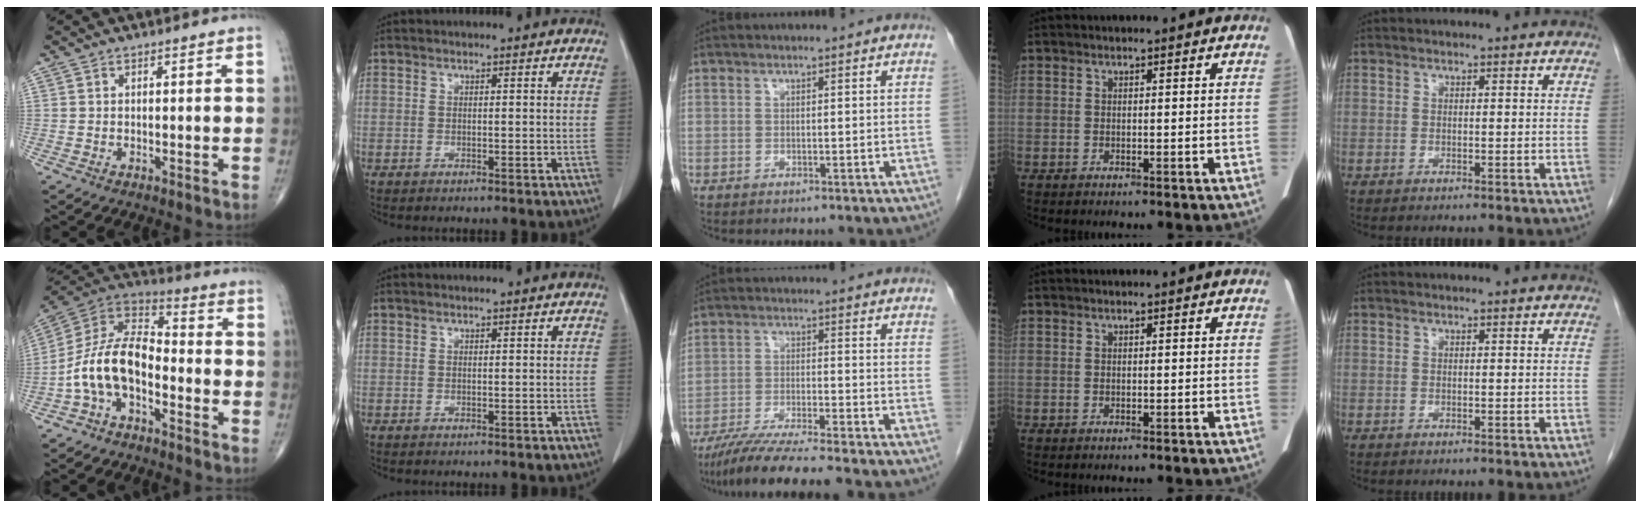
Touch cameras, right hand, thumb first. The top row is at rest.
{"thumb": {"total": 12.8, "force": [-4.3, 7.2, 9.7], "torque": [-0.178, 0.064, -0.093]}, "middle": {"total": 11.7, "force": [-10.1, -1.0, 5.8], "torque": [-0.084, -0.028, -0.166]}}